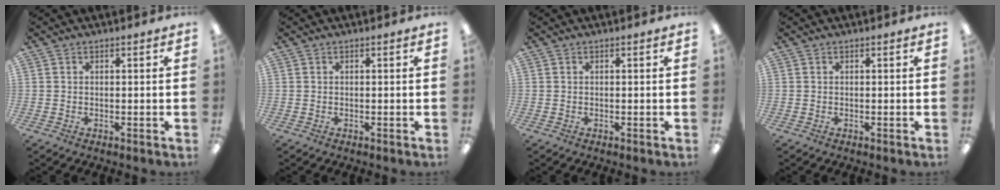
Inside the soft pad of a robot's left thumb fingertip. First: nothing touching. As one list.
[{"total": 0.0}, {"total": 0.0}, {"total": 0.0}]